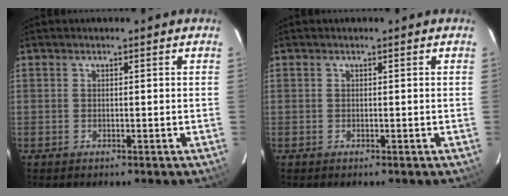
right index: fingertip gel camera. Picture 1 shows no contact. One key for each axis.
{"total": 0.0}